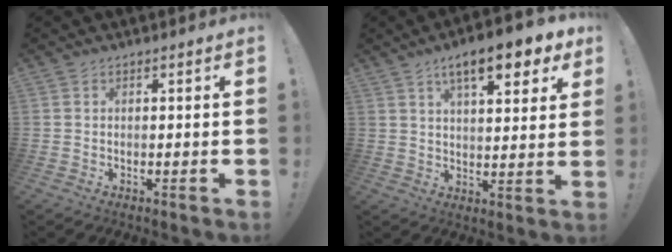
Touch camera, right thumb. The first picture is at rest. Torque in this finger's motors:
{"motor_torque": [0.23, 0.51, 1.12, 0.62, 0.38]}